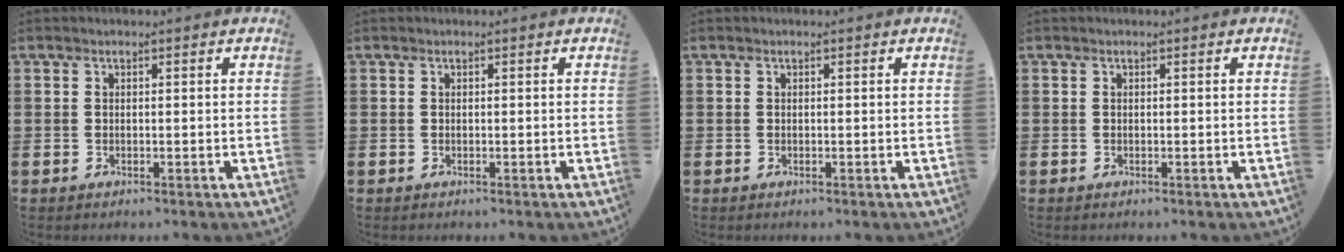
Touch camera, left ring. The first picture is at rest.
{"total": 0.0}
{"total": 0.0}
{"total": 0.0}